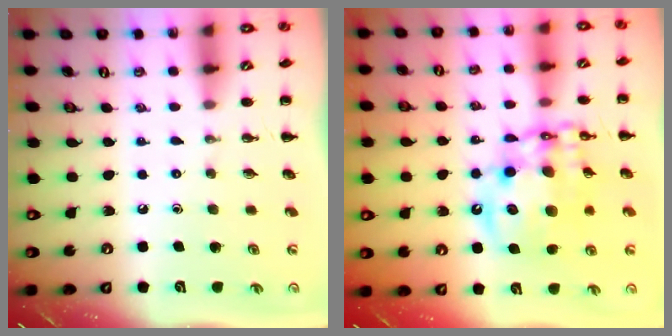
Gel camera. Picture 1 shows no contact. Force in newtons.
{"total": 16.3, "press": 15.8, "slide": 3.7}